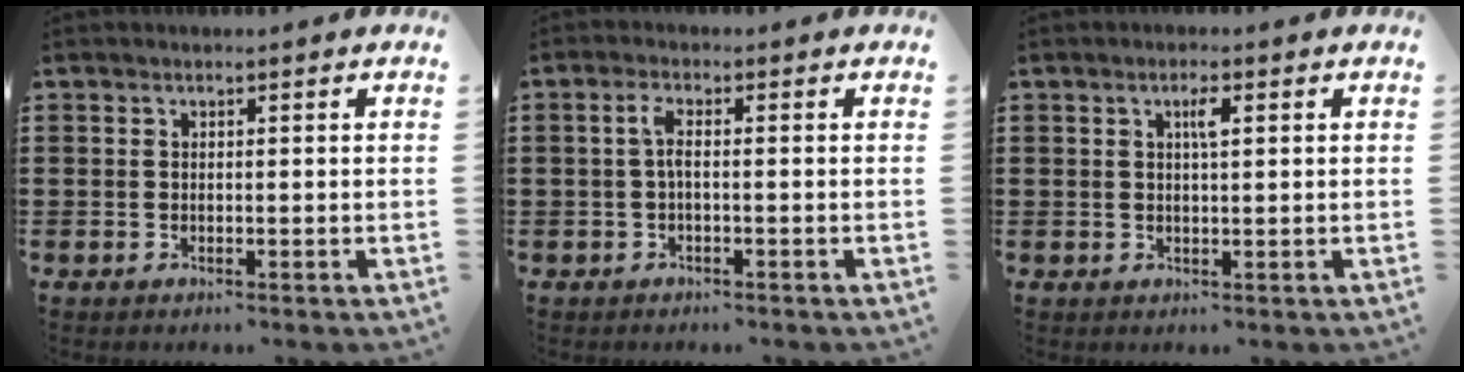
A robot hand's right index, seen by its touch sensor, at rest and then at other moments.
{"total": 2.3, "force": [-0.4, 0.5, 2.2], "torque": [-0.052, -0.001, -0.011]}
{"total": 2.2, "force": [0.7, 0.4, 2.0], "torque": [-0.040, 0.004, 0.009]}